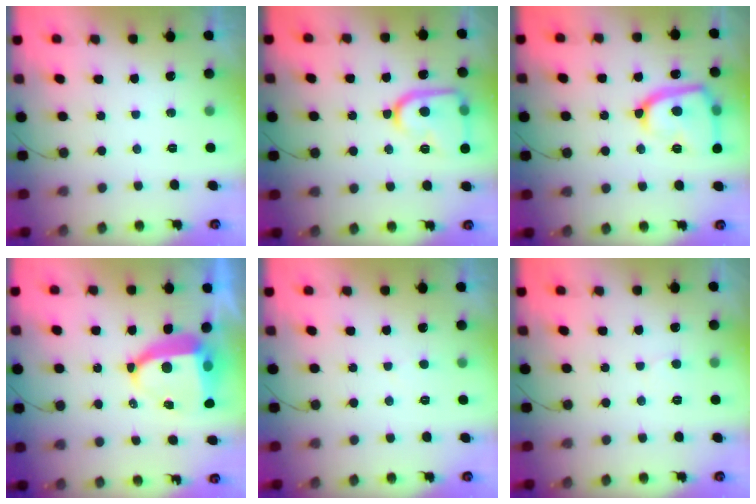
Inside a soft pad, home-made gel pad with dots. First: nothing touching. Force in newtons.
{"total": 16.6, "press": 16.6, "slide": 1.3}
{"total": 17.8, "press": 17.7, "slide": 1.6}
{"total": 9.8, "press": 9.7, "slide": 1.3}
{"total": 2.8, "press": 2.8, "slide": 0.3}
{"total": 4.6, "press": 4.6, "slide": 0.4}